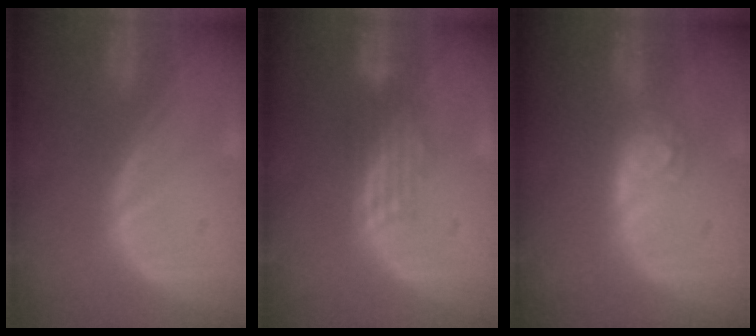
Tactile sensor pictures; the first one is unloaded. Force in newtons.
{"total": 2.7, "press": 2.7, "slide": 0.4}
{"total": 4.3, "press": 4.2, "slide": 0.4}